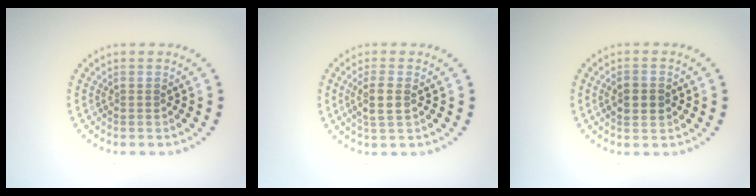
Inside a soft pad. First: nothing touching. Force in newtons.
{"total": 2.3, "press": 2.0, "slide": 1.0}
{"total": 3.0, "press": 3.0, "slide": 0.0}